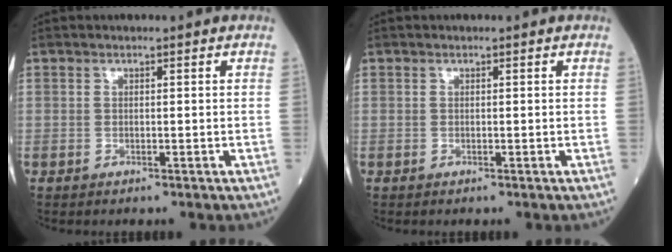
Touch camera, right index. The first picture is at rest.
{"total": 0.0}